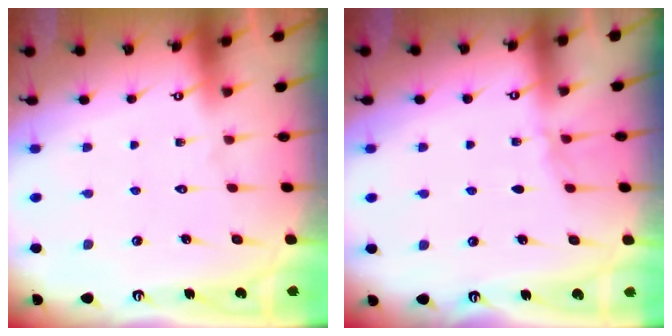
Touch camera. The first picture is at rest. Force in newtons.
{"total": 2.5, "press": 2.5, "slide": 0.5}